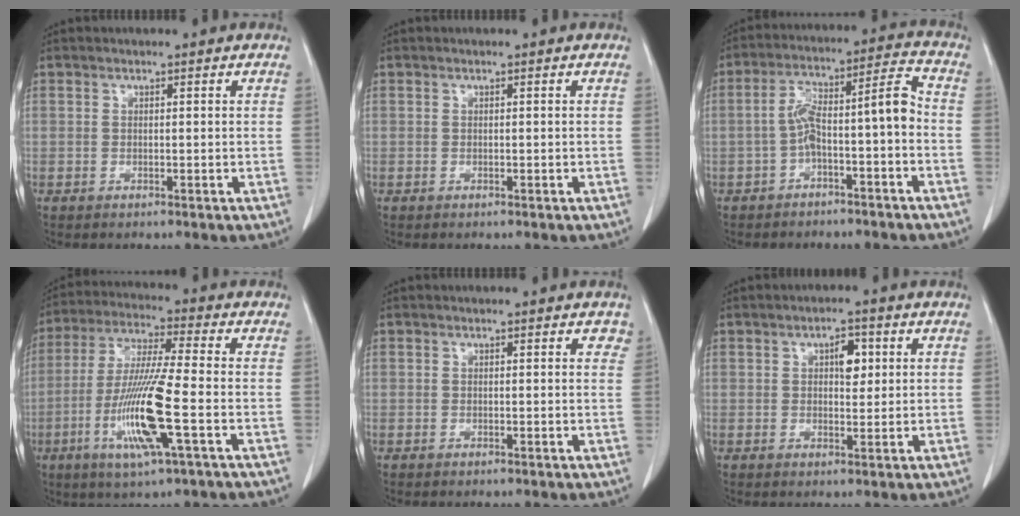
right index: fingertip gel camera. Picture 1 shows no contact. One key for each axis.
{"total": 0.0}
{"total": 9.1, "fx": -2.5, "fy": 1.4, "fz": 8.6, "tx": -0.148, "ty": 0.048, "tz": -0.039}
{"total": 13.3, "fx": -3.9, "fy": 0.1, "fz": 12.8, "tx": -0.262, "ty": -0.016, "tz": -0.077}
{"total": 1.4, "fx": 0.9, "fy": 0.8, "fz": 0.7, "tx": 0.005, "ty": 0.004, "tz": 0.003}
{"total": 3.6, "fx": 1.1, "fy": 1.8, "fz": 2.9, "tx": -0.044, "ty": 0.006, "tz": 0.016}